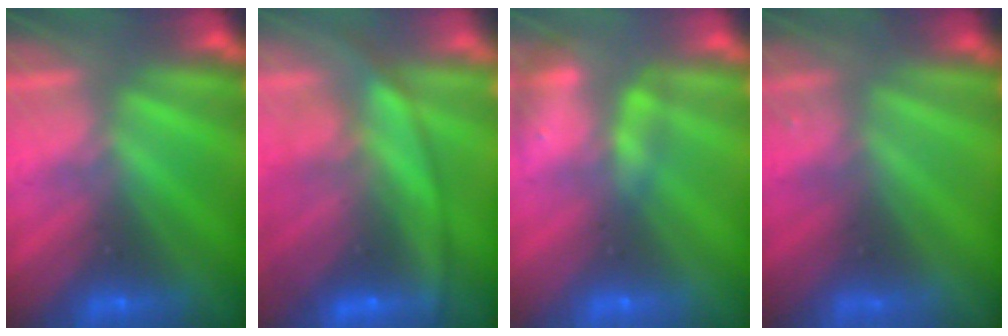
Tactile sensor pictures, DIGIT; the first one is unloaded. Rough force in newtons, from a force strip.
{"total": 14.6}
{"total": 2.4}
{"total": 9.6}